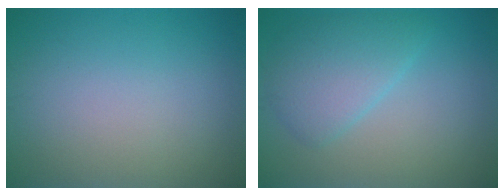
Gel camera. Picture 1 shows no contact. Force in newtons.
{"total": 4.0, "press": 4.0, "slide": 0.1}